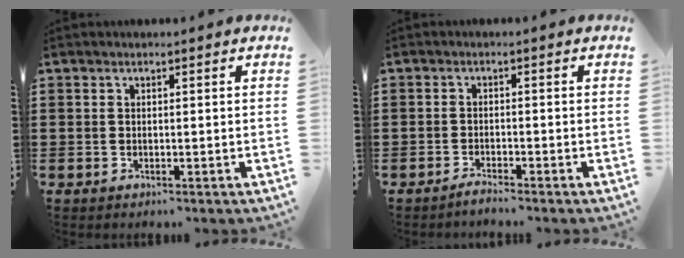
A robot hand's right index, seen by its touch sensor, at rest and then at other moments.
{"total": 1.6, "force": [-1.6, 0.0, 0.2], "torque": [-0.008, 0.000, -0.030]}